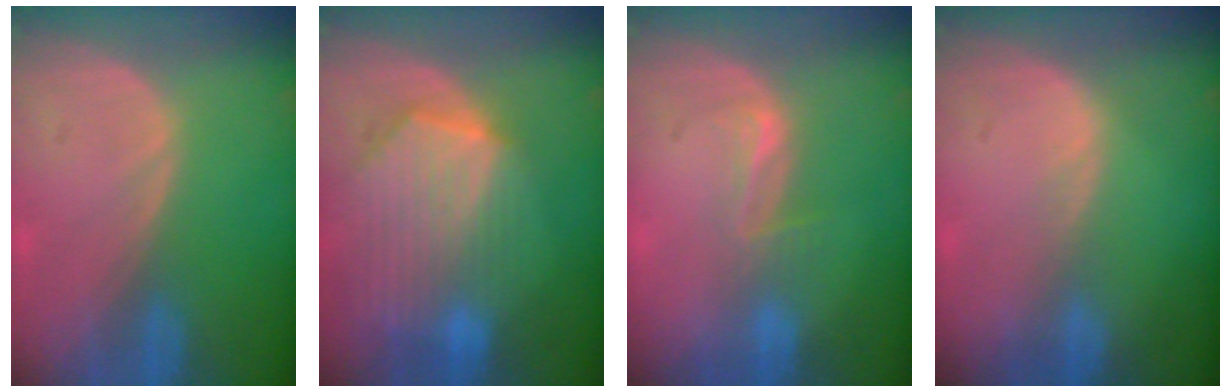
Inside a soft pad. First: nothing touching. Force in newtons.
{"total": 10.4, "press": 9.1, "slide": 5.0}
{"total": 2.7, "press": 2.3, "slide": 1.5}
{"total": 0.8, "press": 0.5, "slide": 0.7}